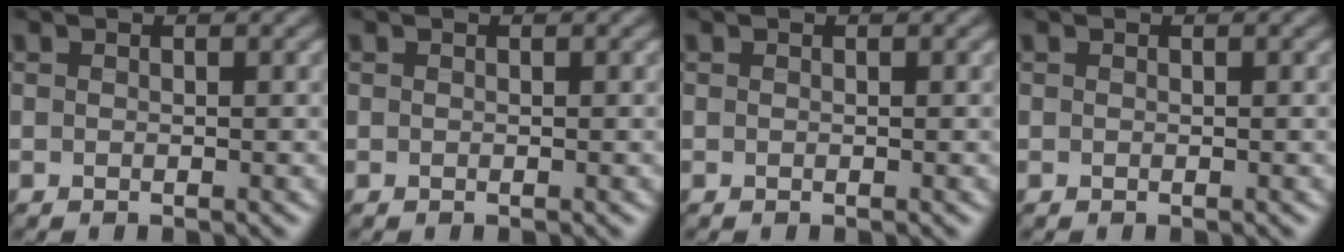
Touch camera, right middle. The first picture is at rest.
{"total": 0.0}
{"total": 0.0}
{"total": 0.0}